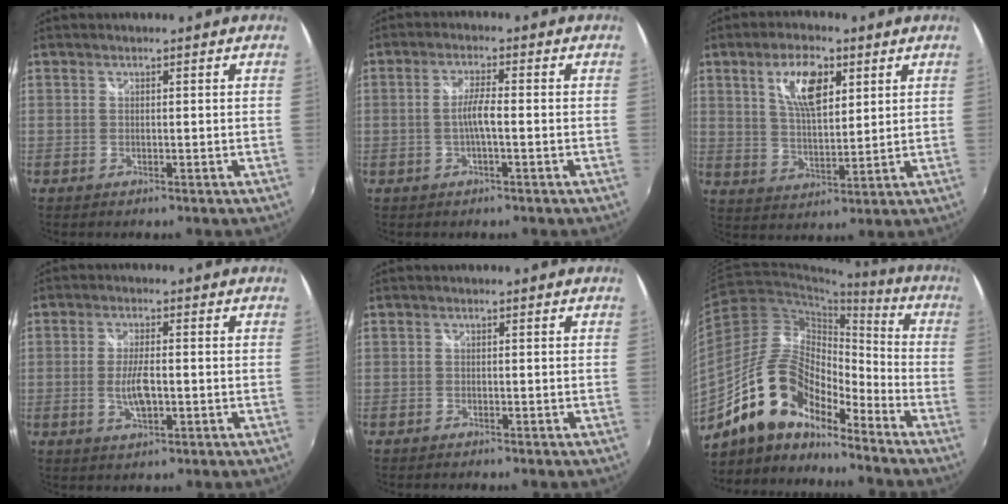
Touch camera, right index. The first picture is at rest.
{"total": 3.6, "force": [-0.8, 0.2, 3.5], "torque": [-0.068, 0.003, -0.015]}
{"total": 9.5, "force": [4.2, 3.9, 7.6], "torque": [-0.139, 0.010, 0.079]}
{"total": 9.1, "force": [-1.9, 2.9, 8.4], "torque": [-0.169, -0.008, -0.033]}
{"total": 1.0, "force": [-0.9, 0.4, 0.1], "torque": [-0.007, -0.002, -0.016]}
{"total": 16.0, "force": [-12.3, 6.5, 7.7], "torque": [-0.150, 0.013, -0.234]}